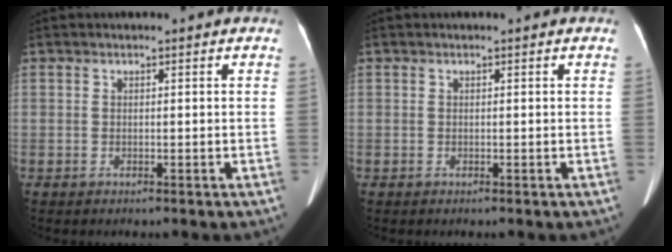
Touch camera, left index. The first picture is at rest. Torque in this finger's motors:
{"motor_torque": [-0.10, -0.06, 0.00, 0.00]}